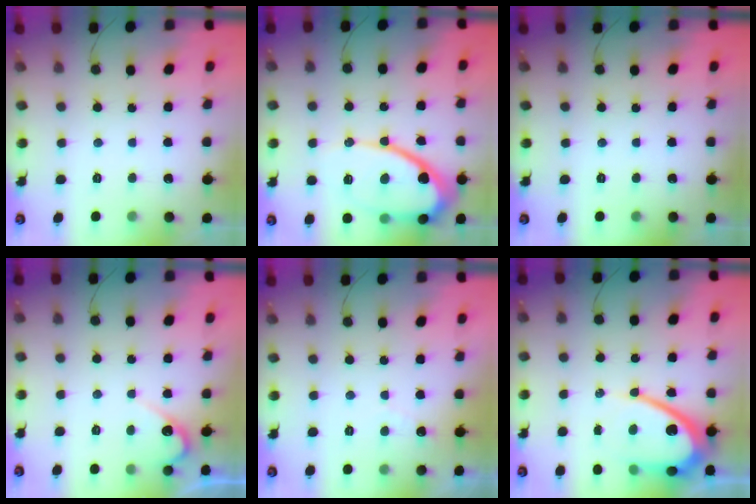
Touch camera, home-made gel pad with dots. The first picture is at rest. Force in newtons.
{"total": 14.0, "press": 13.9, "slide": 1.2}
{"total": 0.0}
{"total": 4.4, "press": 4.4, "slide": 0.4}
{"total": 2.5, "press": 2.5, "slide": 0.1}
{"total": 14.1, "press": 14.0, "slide": 1.1}